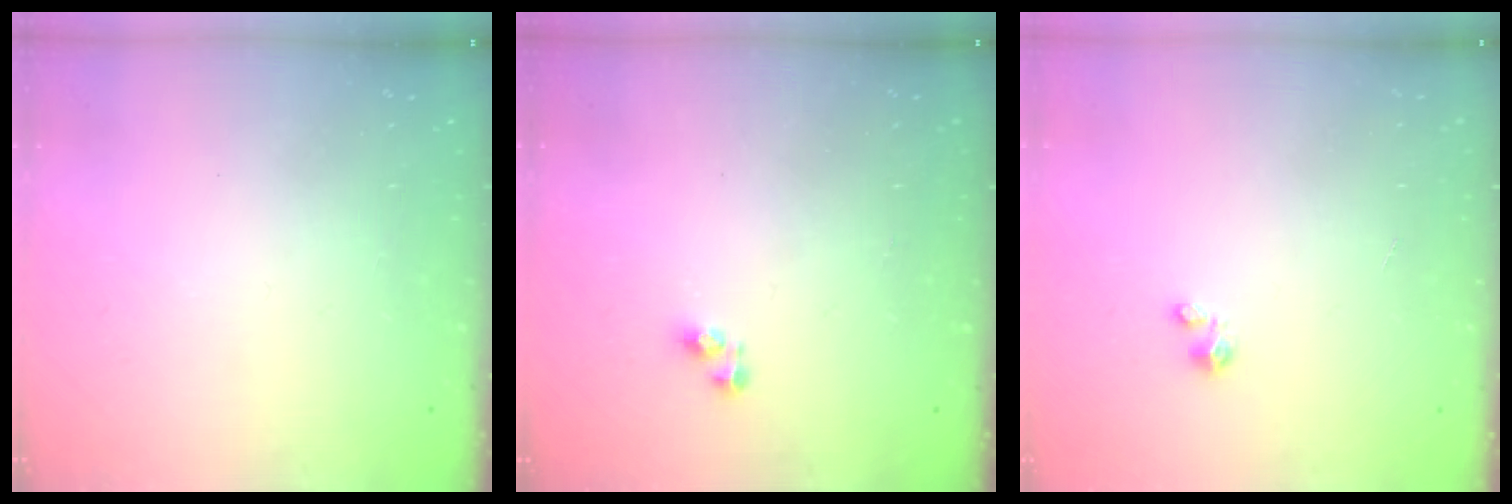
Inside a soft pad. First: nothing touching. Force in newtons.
{"total": 3.4, "press": 3.4, "slide": 0.1}
{"total": 0.8, "press": 0.7, "slide": 0.3}